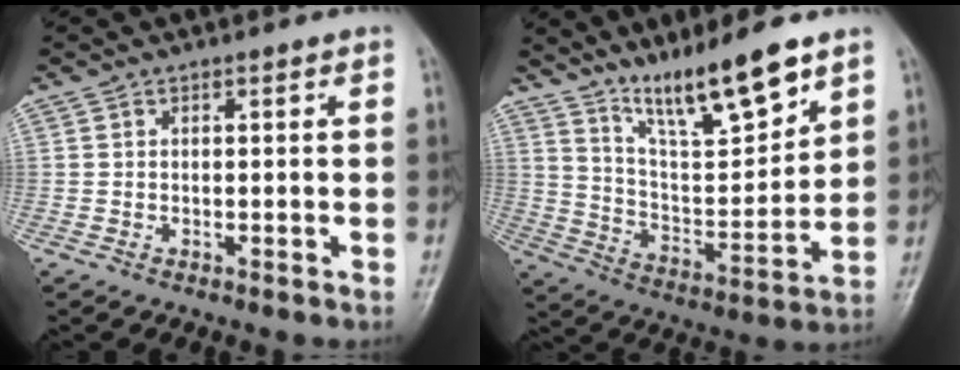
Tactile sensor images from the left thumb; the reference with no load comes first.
{"total": 14.4, "force": [10.7, 2.7, 9.2], "torque": [-0.137, -0.068, 0.199]}